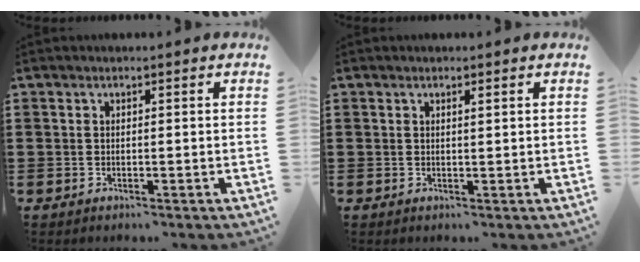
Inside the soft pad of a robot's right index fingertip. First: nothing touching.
{"total": 0.6, "force": [0.3, 0.1, 0.5], "torque": [-0.011, -0.001, 0.006]}